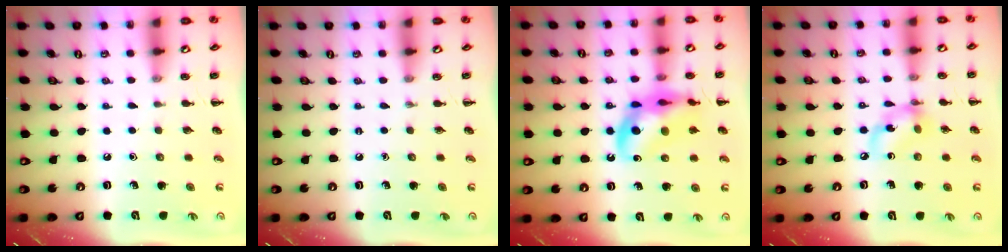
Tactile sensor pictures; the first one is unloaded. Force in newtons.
{"total": 0.0}
{"total": 14.9, "press": 14.5, "slide": 3.3}
{"total": 9.4, "press": 9.3, "slide": 1.4}